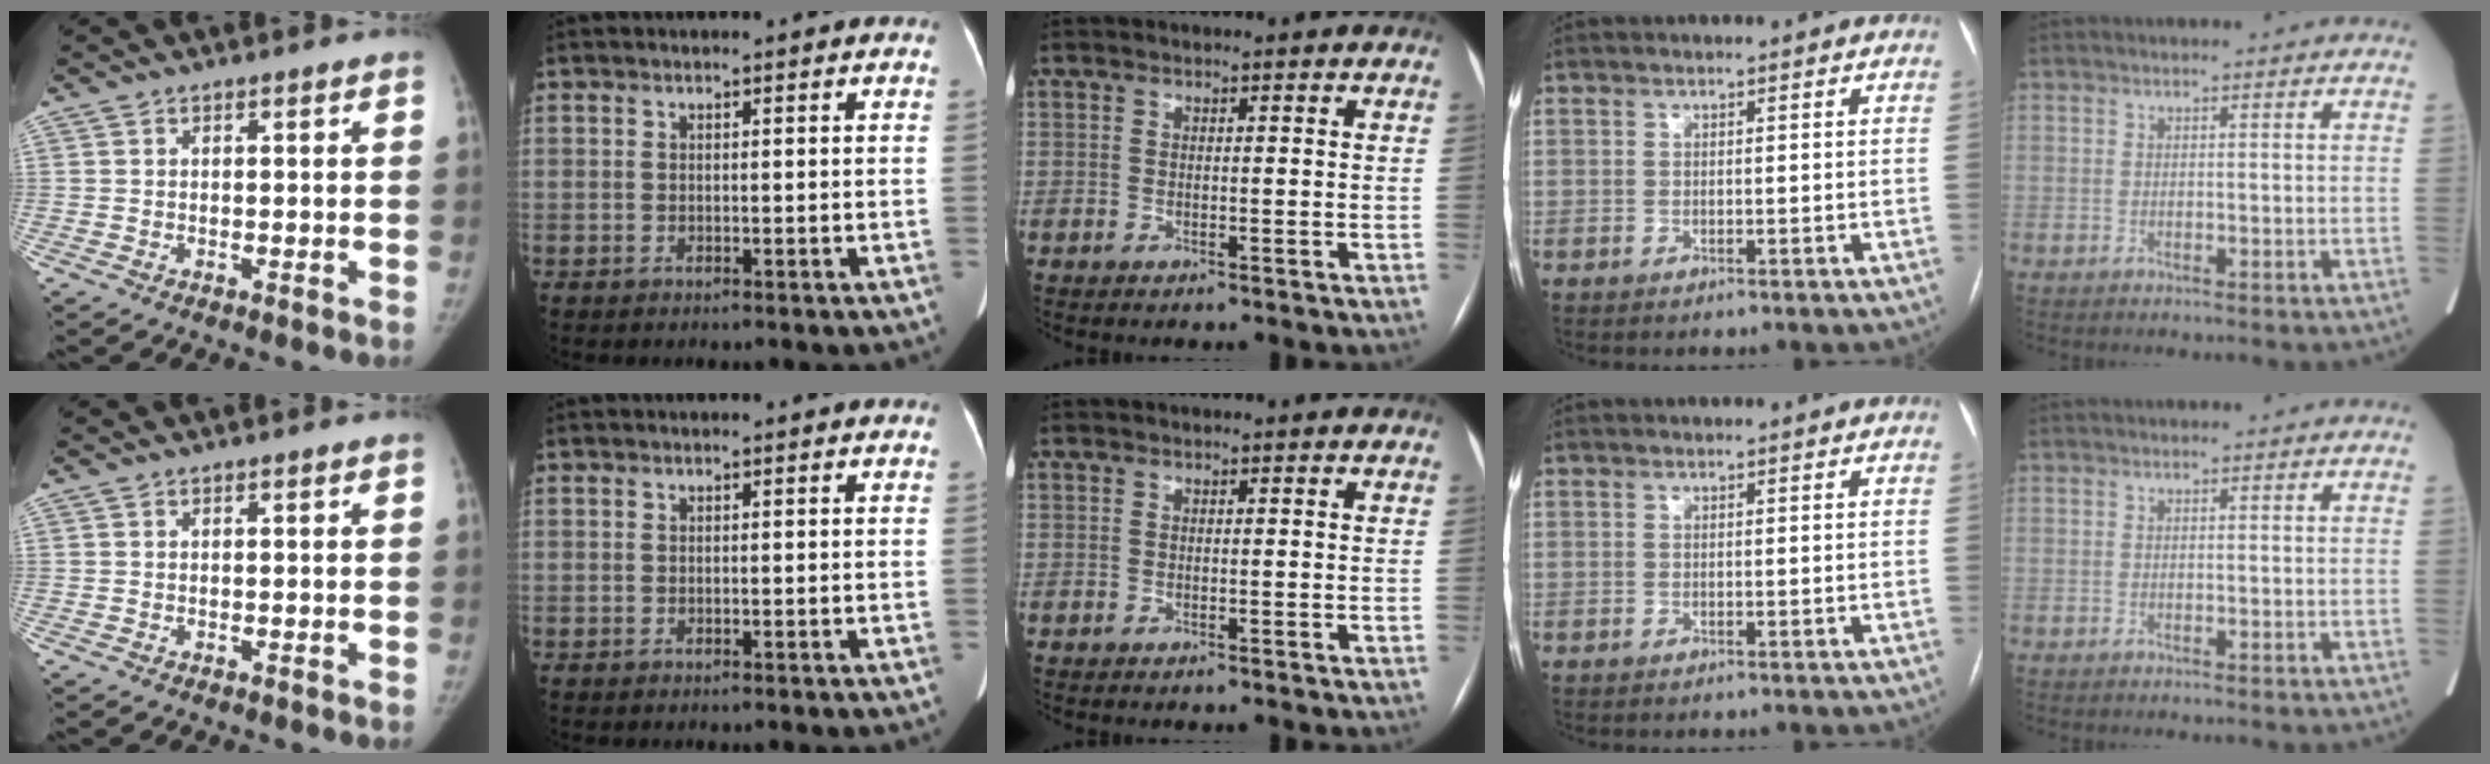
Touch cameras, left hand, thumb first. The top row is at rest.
{}